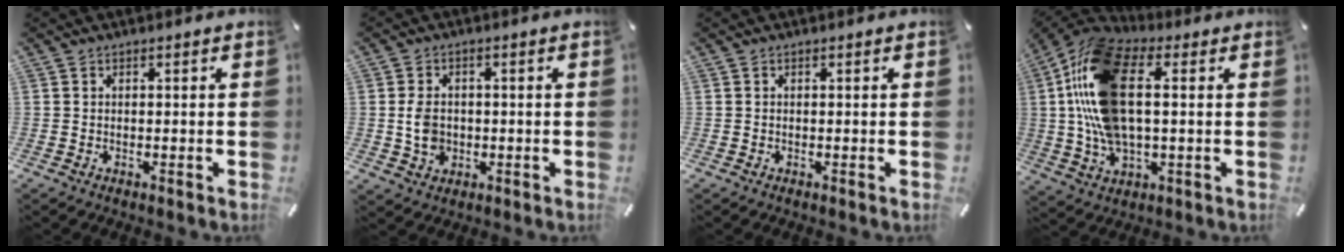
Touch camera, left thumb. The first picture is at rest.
{"total": 5.7, "force": [-0.5, 4.6, 3.4], "torque": [-0.076, -0.001, -0.012]}
{"total": 0.0}
{"total": 19.9, "force": [3.1, 11.0, 16.3], "torque": [-0.360, 0.001, 0.052]}